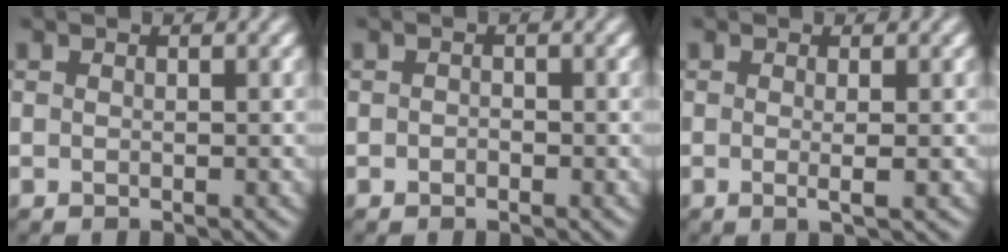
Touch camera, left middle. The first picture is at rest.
{"total": 0.7, "force": [-0.7, 0.2, 0.2], "torque": [-0.006, -0.003, -0.016]}
{"total": 1.4, "force": [-0.5, -0.5, 1.2], "torque": [-0.026, -0.002, -0.008]}